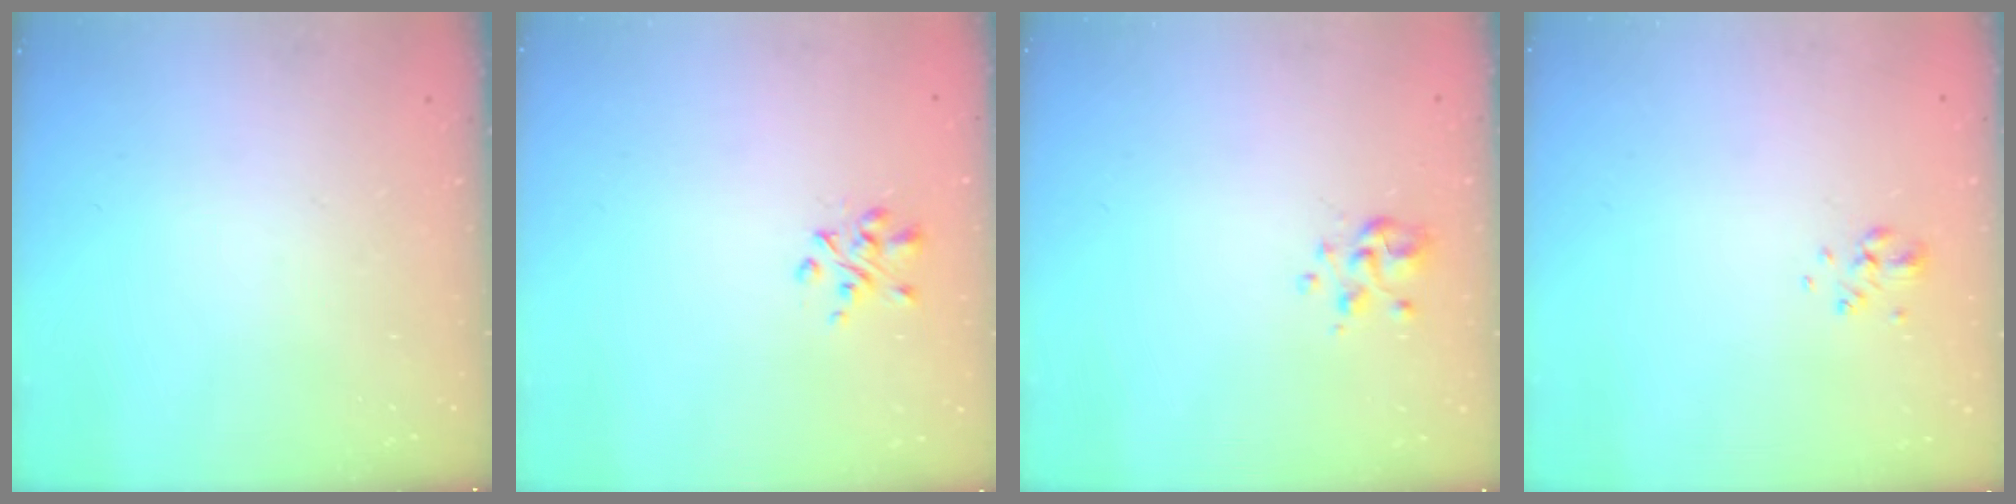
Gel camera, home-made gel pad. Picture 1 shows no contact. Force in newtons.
{"total": 2.9, "press": 2.6, "slide": 1.2}
{"total": 5.2, "press": 5.1, "slide": 0.9}
{"total": 3.1, "press": 2.8, "slide": 1.5}